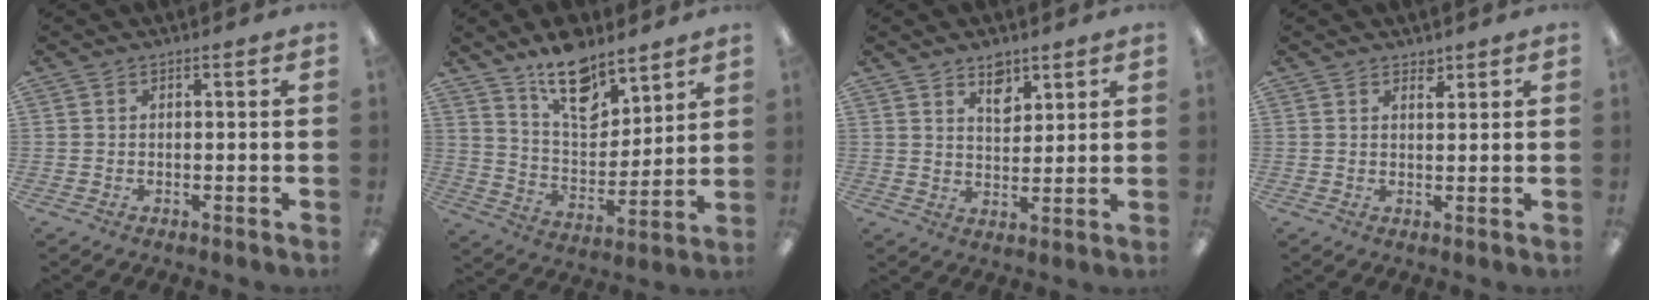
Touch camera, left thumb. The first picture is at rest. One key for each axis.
{"total": 15.7, "fx": 11.4, "fy": 7.7, "fz": 7.5, "tx": -0.109, "ty": -0.074, "tz": 0.202}
{"total": 6.2, "fx": 4.5, "fy": 3.4, "fz": 2.7, "tx": -0.026, "ty": -0.023, "tz": 0.076}
{"total": 2.2, "fx": 1.8, "fy": 1.0, "fz": 0.7, "tx": 0.000, "ty": -0.008, "tz": 0.030}